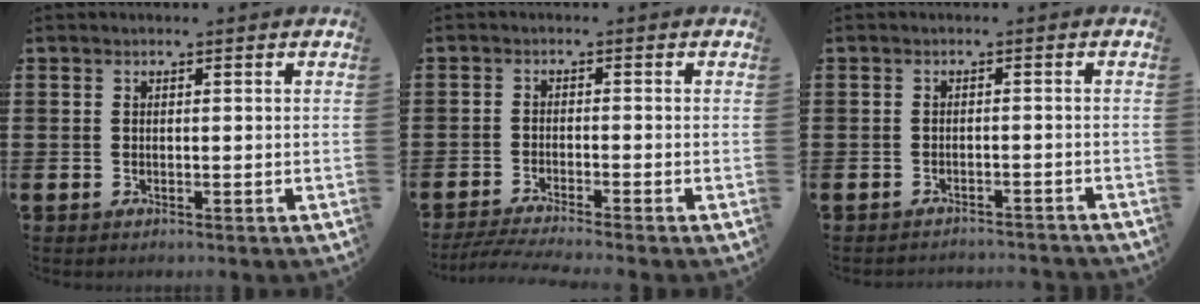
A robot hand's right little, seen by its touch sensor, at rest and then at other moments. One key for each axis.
{"total": 2.6, "fx": -2.2, "fy": -0.1, "fz": 1.4, "tx": -0.021, "ty": -0.001, "tz": -0.040}
{"total": 1.3, "fx": -1.3, "fy": -0.1, "fz": -0.1, "tx": -0.001, "ty": 0.004, "tz": -0.027}